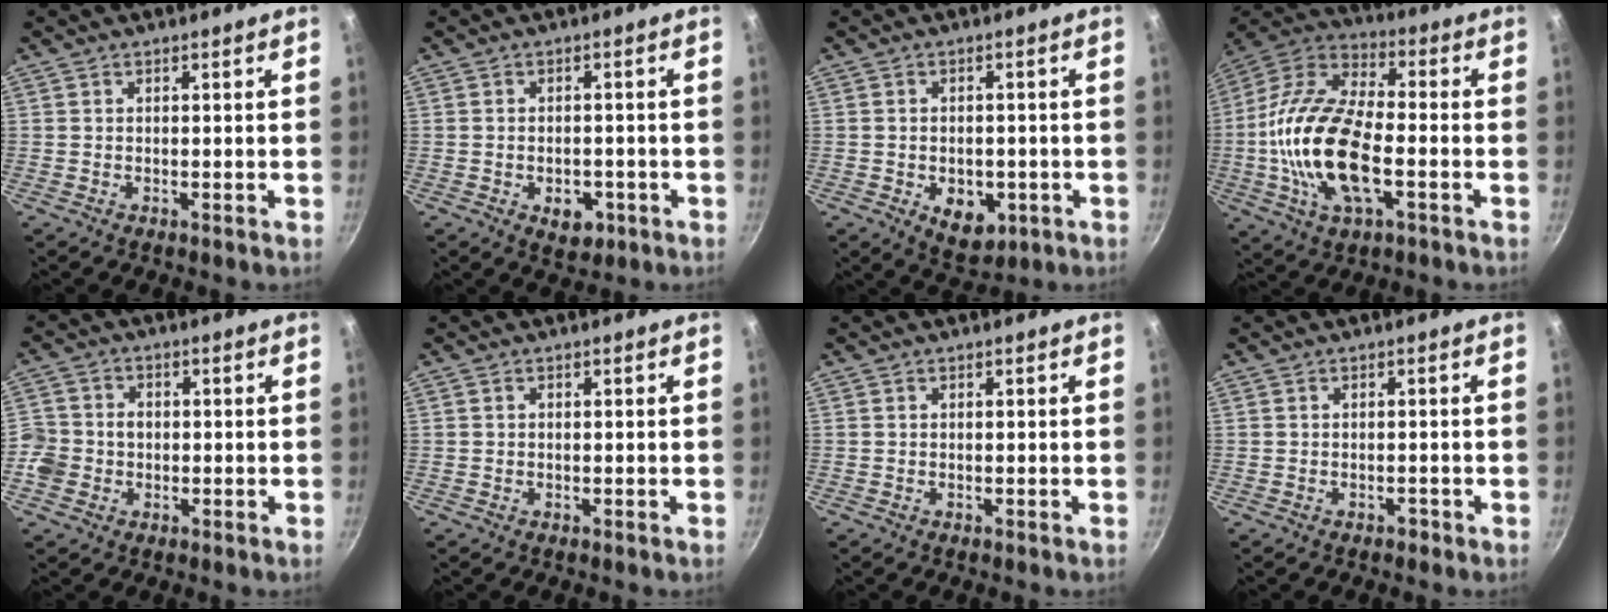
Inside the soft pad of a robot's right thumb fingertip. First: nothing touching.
{"total": 5.1, "force": [-1.9, 3.4, 3.3], "torque": [-0.031, 0.009, -0.018]}
{"total": 7.8, "force": [-2.4, 5.2, 5.3], "torque": [-0.052, 0.000, -0.022]}
{"total": 20.6, "force": [-3.7, 9.8, 17.7], "torque": [-0.336, 0.030, -0.086]}
{"total": 7.5, "force": [-1.7, 6.6, 3.2], "torque": [-0.049, 0.023, -0.045]}
{"total": 0.0}
{"total": 0.0}
{"total": 0.9, "force": [-0.6, 0.5, 0.4], "torque": [-0.001, 0.011, -0.003]}